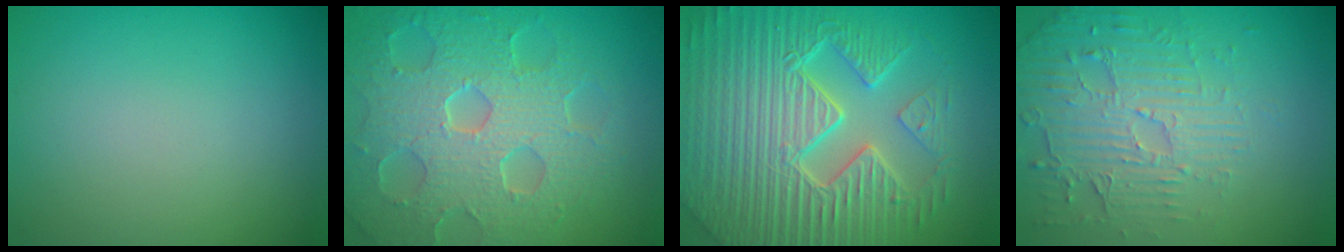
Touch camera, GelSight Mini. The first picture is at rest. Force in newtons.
{"total": 8.1, "press": 5.8, "slide": 5.8}
{"total": 9.5, "press": 6.8, "slide": 6.7}
{"total": 5.9, "press": 3.7, "slide": 4.5}